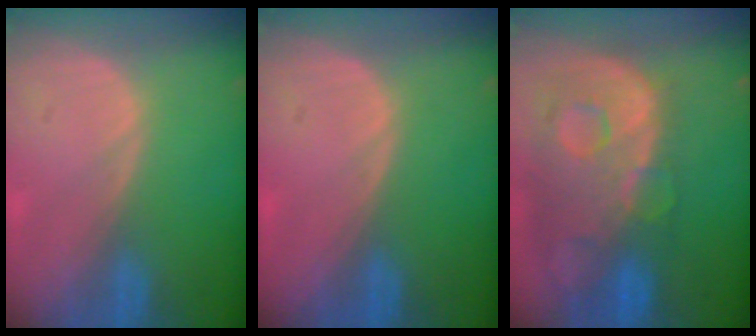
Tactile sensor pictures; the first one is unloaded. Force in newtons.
{"total": 0.0}
{"total": 13.3, "press": 10.9, "slide": 7.6}